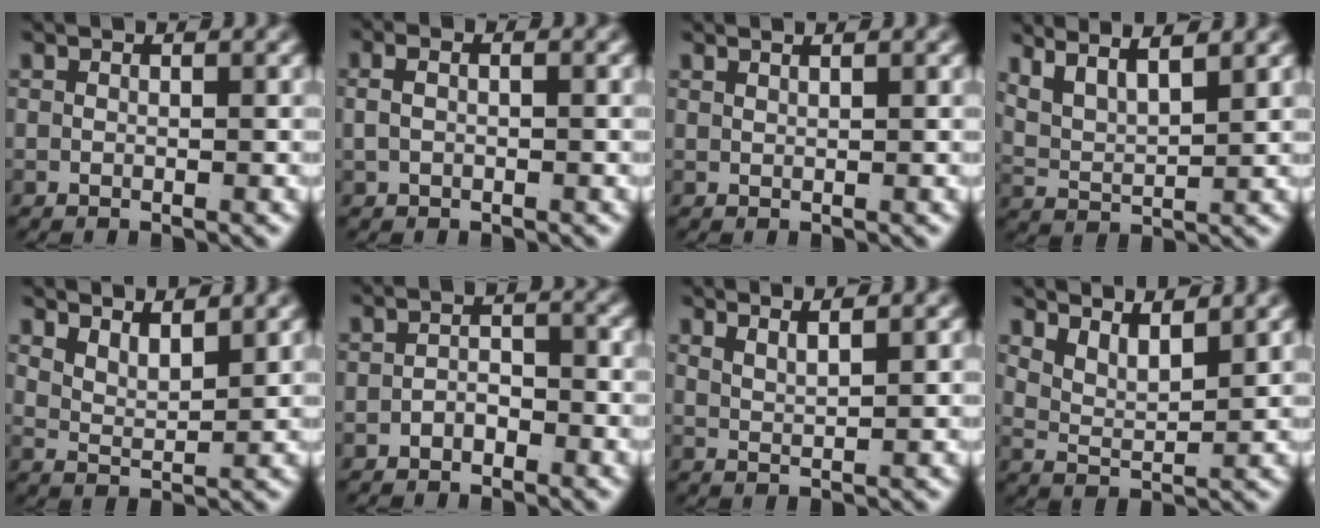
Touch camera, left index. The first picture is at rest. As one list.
[{"total": 1.6, "force": [-0.2, 0.7, 1.4], "torque": [-0.030, 0.000, 0.000]}, {"total": 1.2, "force": [0.9, -0.8, 0.2], "torque": [0.000, -0.001, 0.022]}, {"total": 7.0, "force": [3.4, 4.8, 3.9], "torque": [-0.083, 0.006, 0.045]}, {"total": 4.0, "force": [2.7, 2.1, 2.1], "torque": [-0.042, -0.004, 0.039]}, {"total": 1.8, "force": [-1.3, 0.9, 0.9], "torque": [-0.003, -0.004, -0.022]}, {"total": 2.6, "force": [2.1, 0.2, 1.5], "torque": [-0.027, -0.006, 0.042]}, {"total": 4.6, "force": [2.6, 2.7, 2.6], "torque": [-0.054, -0.007, 0.038]}]